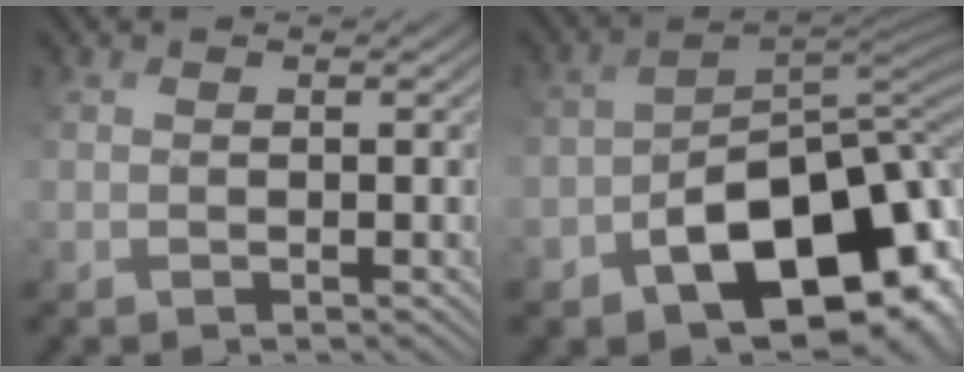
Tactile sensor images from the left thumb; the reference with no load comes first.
{"total": 14.0, "force": [-7.3, 7.7, 9.1], "torque": [-0.136, -0.030, -0.104]}